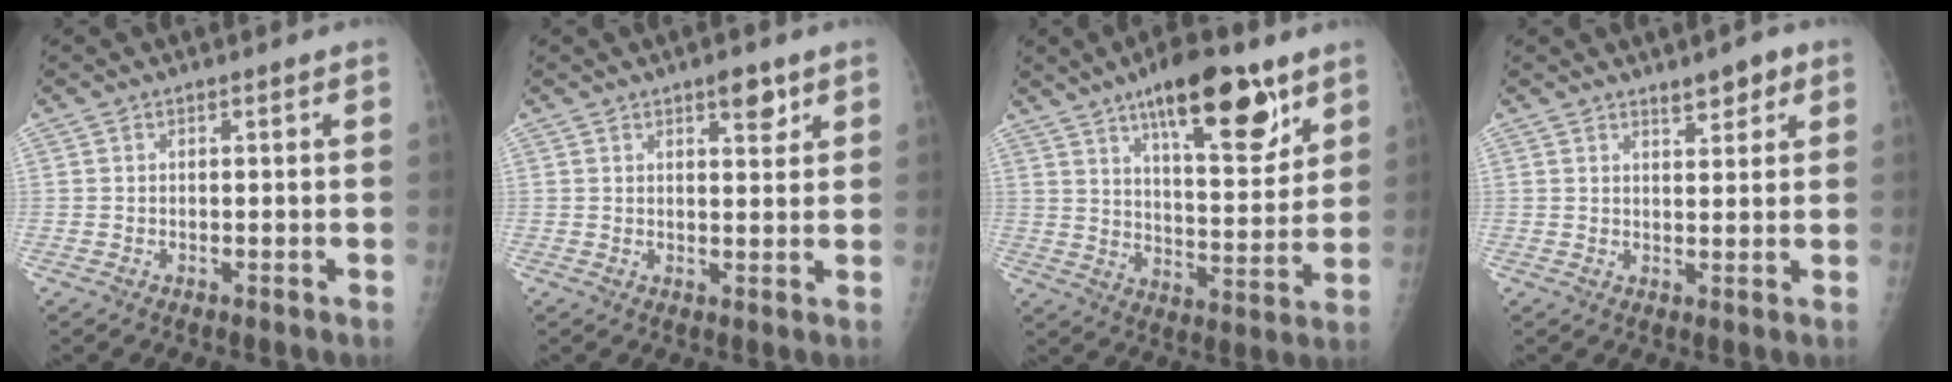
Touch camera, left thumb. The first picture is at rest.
{"total": 3.9, "force": [2.5, 1.6, 2.6], "torque": [-0.022, -0.013, 0.034]}
{"total": 18.5, "force": [11.0, 6.5, 13.4], "torque": [-0.163, -0.057, 0.172]}
{"total": 3.8, "force": [2.6, 1.5, 2.4], "torque": [-0.021, -0.015, 0.037]}